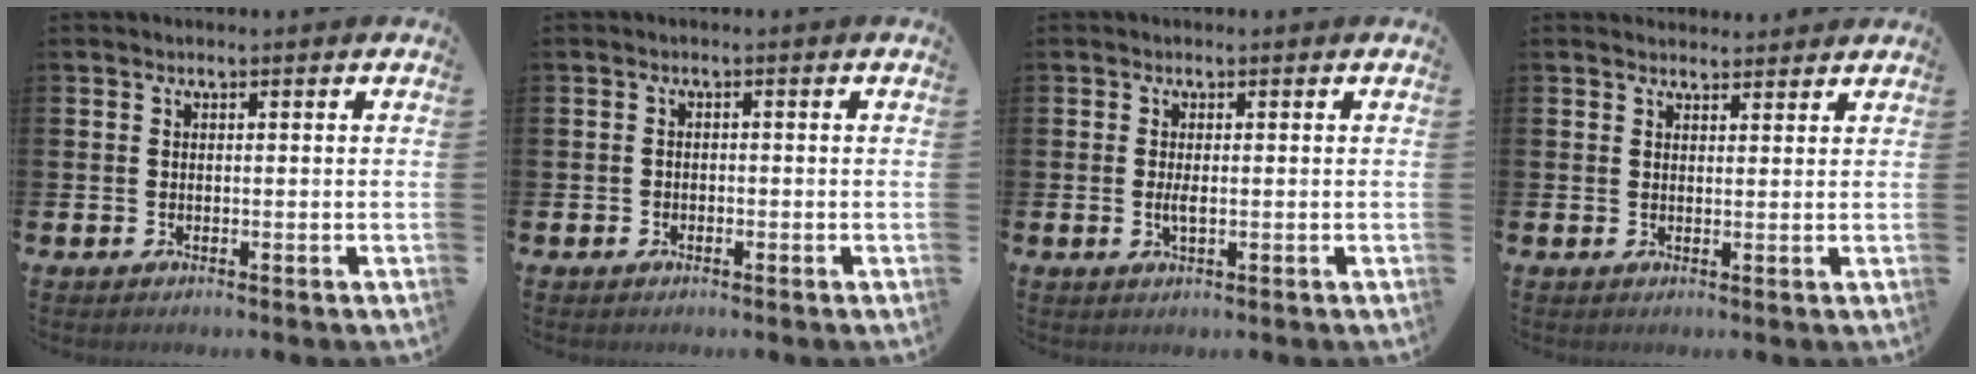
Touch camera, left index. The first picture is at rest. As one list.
[{"total": 0.9, "force": [-0.6, 0.7, 0.1], "torque": [-0.007, 0.005, -0.013]}, {"total": 1.6, "force": [0.0, 0.5, 1.5], "torque": [-0.023, -0.002, -0.002]}, {"total": 2.2, "force": [2.1, 0.5, -0.1], "torque": [0.012, -0.012, 0.036]}]